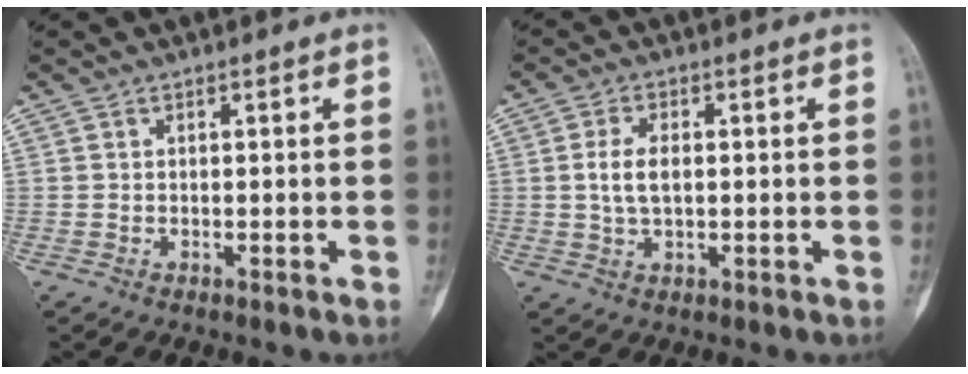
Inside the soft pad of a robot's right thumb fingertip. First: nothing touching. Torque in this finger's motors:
{"motor_torque": [0.14, 0.17, 0.08, -0.05, 0.16]}